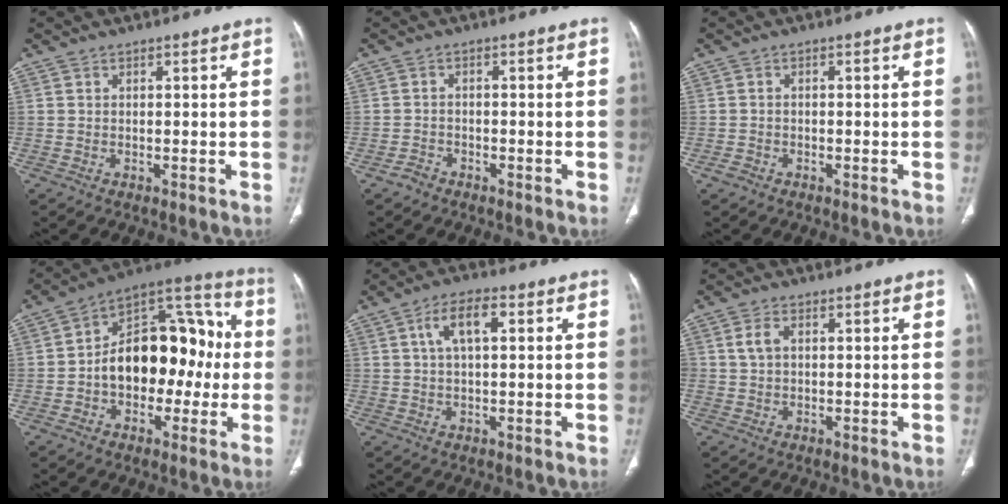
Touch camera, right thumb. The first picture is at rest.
{"total": 1.9, "force": [-1.5, 1.1, 0.3], "torque": [-0.012, 0.009, -0.028]}
{"total": 1.5, "force": [-0.9, 1.0, 0.4], "torque": [-0.012, 0.005, -0.018]}
{"total": 20.6, "force": [-1.3, 13.0, 16.0], "torque": [-0.200, 0.058, -0.023]}
{"total": 6.5, "force": [1.8, 2.7, 5.7], "torque": [-0.107, 0.011, 0.033]}
{"total": 2.8, "force": [0.7, 1.9, 1.9], "torque": [-0.037, 0.005, 0.016]}